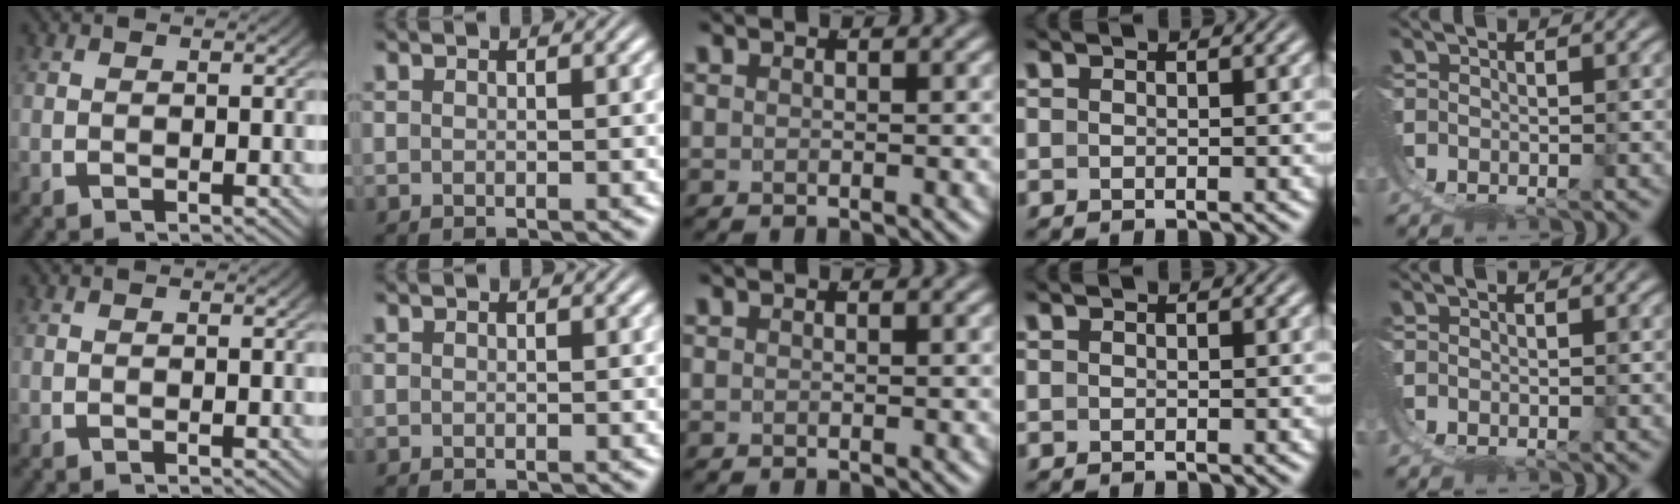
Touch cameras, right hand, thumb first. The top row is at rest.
{}